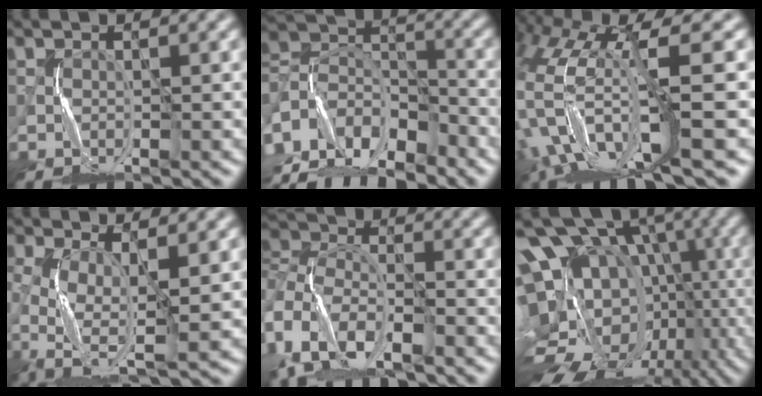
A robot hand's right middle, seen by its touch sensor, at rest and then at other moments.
{"total": 11.0, "force": [-8.1, 5.9, 4.4], "torque": [-0.098, 0.012, -0.161]}
{"total": 11.9, "force": [-2.1, 3.2, 11.3], "torque": [-0.257, 0.001, -0.015]}
{"total": 5.1, "force": [-0.9, 2.1, 4.6], "torque": [-0.107, -0.006, -0.017]}
{"total": 12.1, "force": [-6.0, 8.0, 6.9], "torque": [-0.150, -0.010, -0.108]}
{"total": 18.1, "force": [-2.7, 12.9, 12.3], "torque": [-0.201, 0.020, -0.003]}